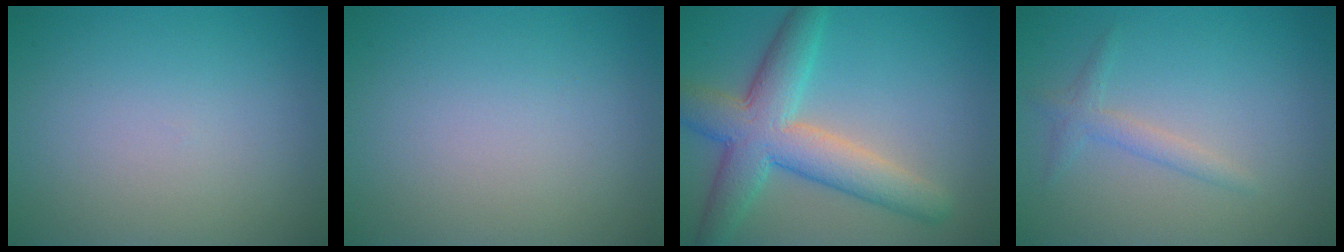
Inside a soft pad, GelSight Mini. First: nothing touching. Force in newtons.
{"total": 0.0}
{"total": 7.4, "press": 7.3, "slide": 0.2}
{"total": 1.6, "press": 1.6, "slide": 0.1}